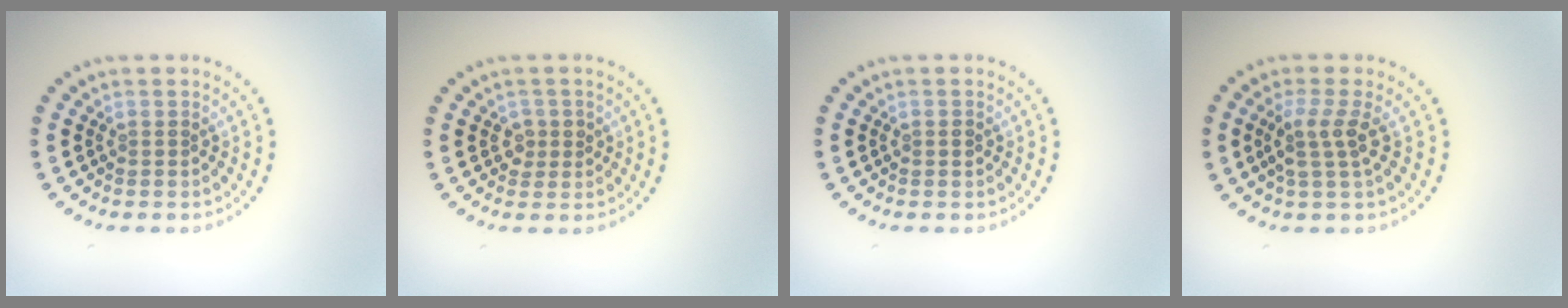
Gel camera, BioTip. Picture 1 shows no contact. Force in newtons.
{"total": 1.6, "press": 1.4, "slide": 0.6}
{"total": 0.6, "press": 0.6, "slide": 0.1}
{"total": 2.6, "press": 2.0, "slide": 1.8}